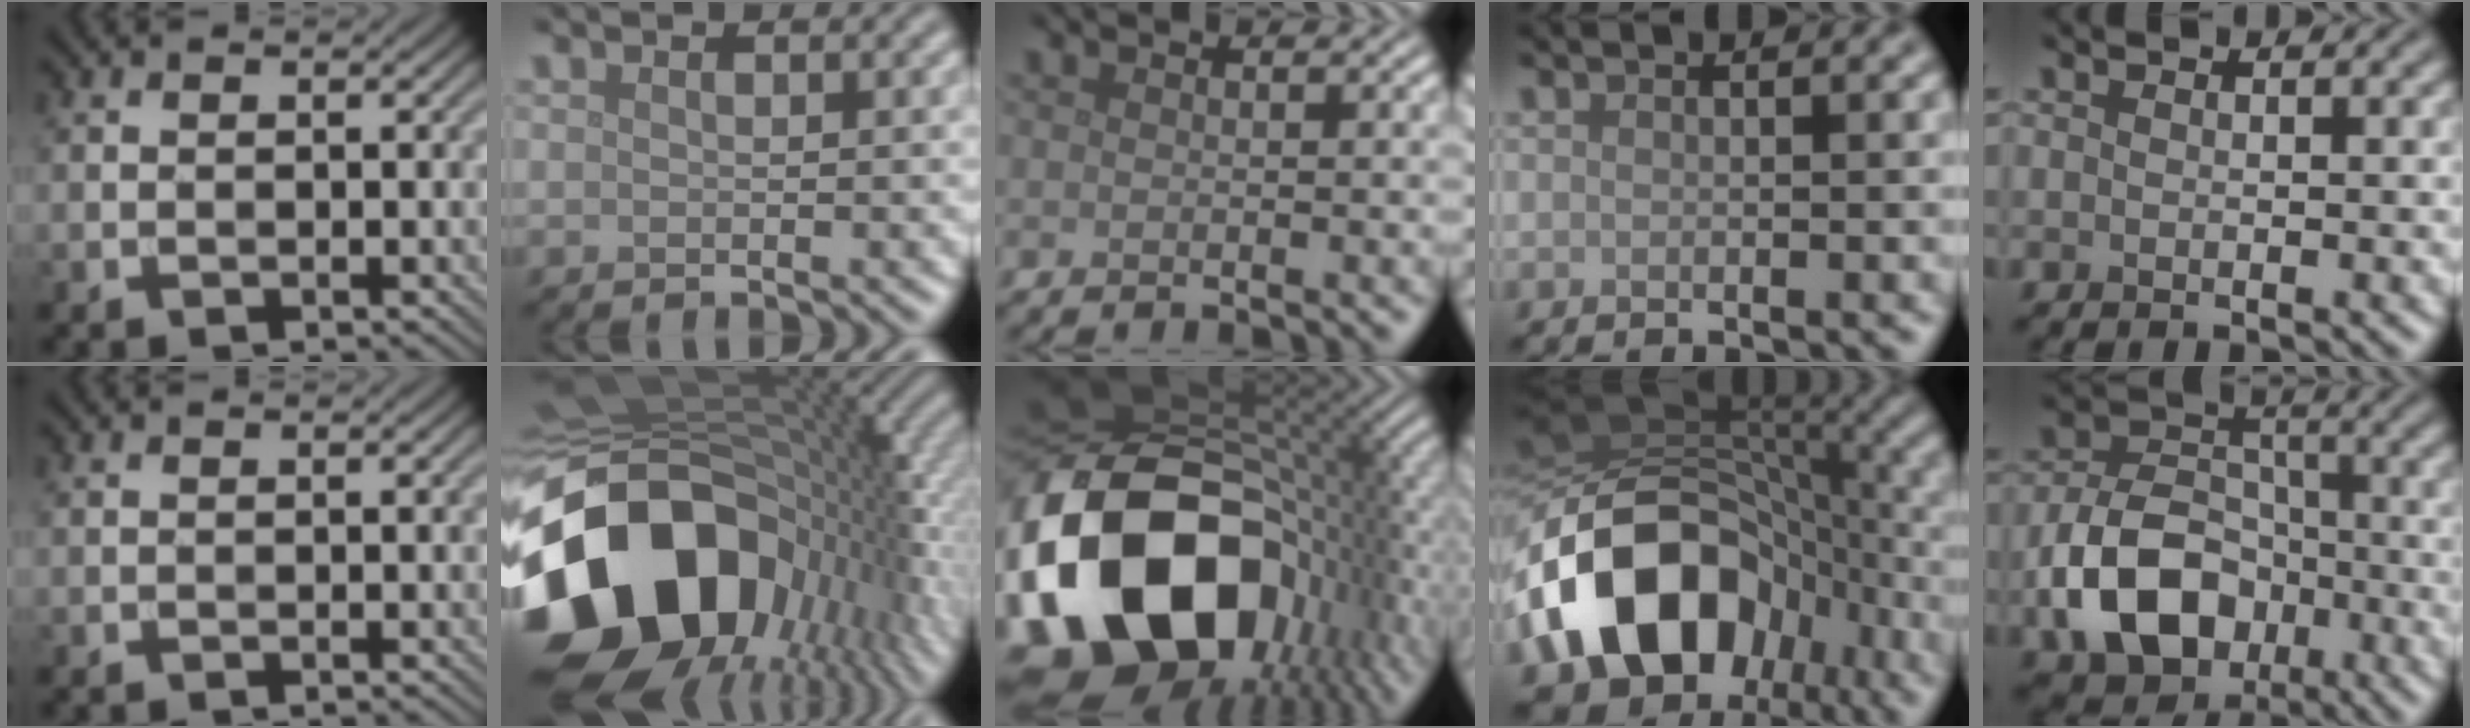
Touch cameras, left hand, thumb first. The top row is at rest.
{"index": {"total": 19.7, "force": [-5.5, 13.4, 13.4], "torque": [-0.280, -0.026, -0.104]}, "middle": {"total": 21.2, "force": [-5.1, 14.5, 14.6], "torque": [-0.313, -0.047, -0.070]}, "ring": {"total": 16.5, "force": [-6.5, 11.8, 9.5], "torque": [-0.175, -0.004, -0.115]}, "little": {"total": 8.7, "force": [-3.3, 6.2, 5.2], "torque": [-0.096, -0.004, -0.064]}}